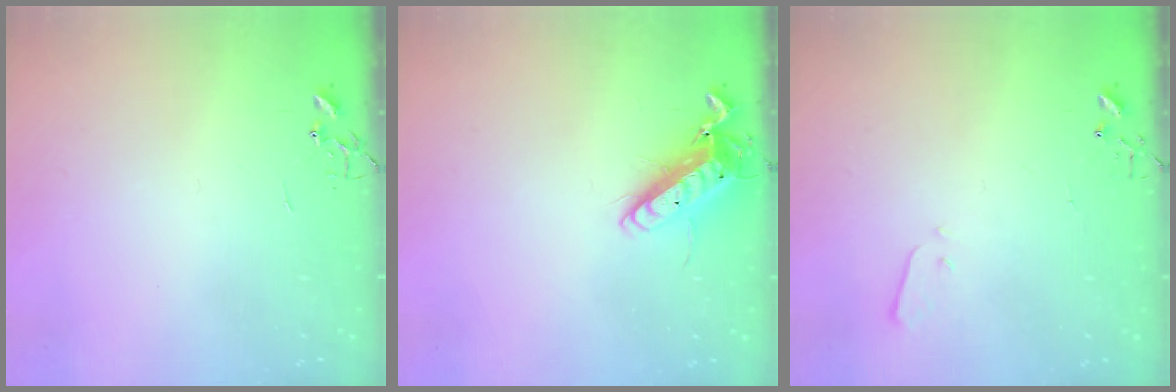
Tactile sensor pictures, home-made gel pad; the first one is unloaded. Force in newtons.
{"total": 13.6, "press": 13.4, "slide": 2.0}
{"total": 1.9, "press": 1.9, "slide": 0.4}